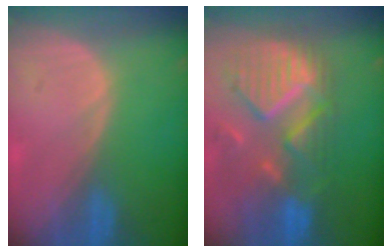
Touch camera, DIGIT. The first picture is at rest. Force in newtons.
{"total": 11.8, "press": 10.4, "slide": 5.5}